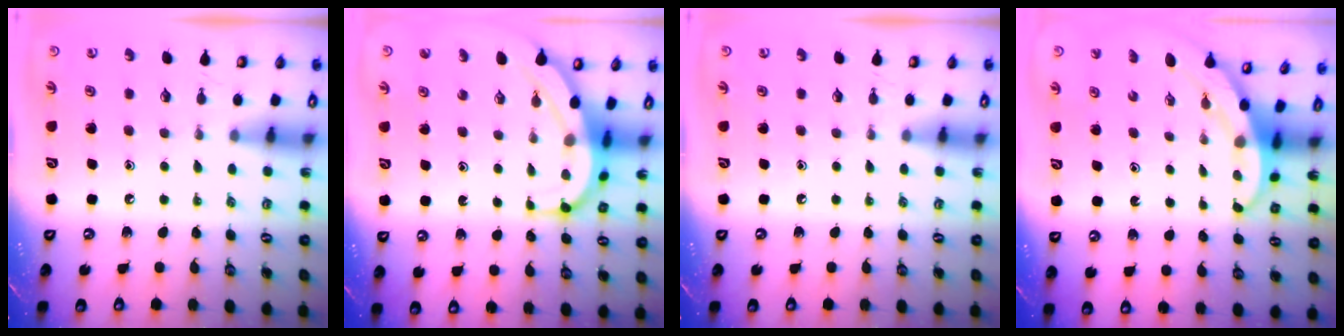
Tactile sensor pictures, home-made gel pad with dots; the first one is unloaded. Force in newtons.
{"total": 7.2, "press": 7.1, "slide": 0.8}
{"total": 0.0}
{"total": 3.5, "press": 3.5, "slide": 0.1}